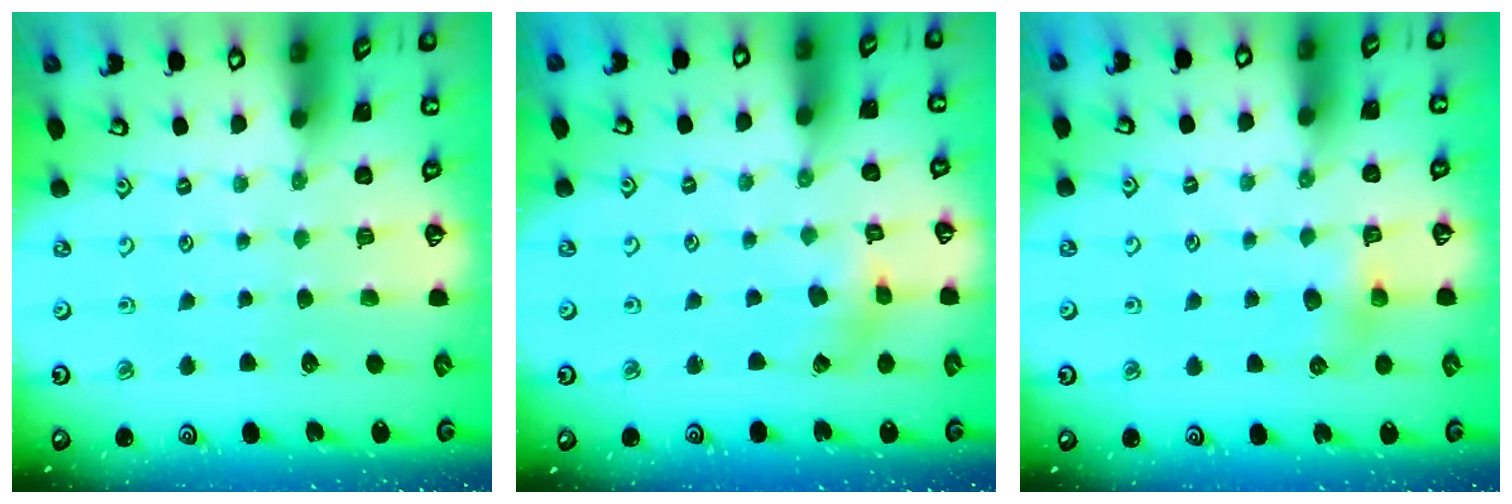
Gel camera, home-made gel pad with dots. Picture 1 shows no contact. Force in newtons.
{"total": 3.1, "press": 3.1, "slide": 0.4}
{"total": 4.8, "press": 4.8, "slide": 0.4}